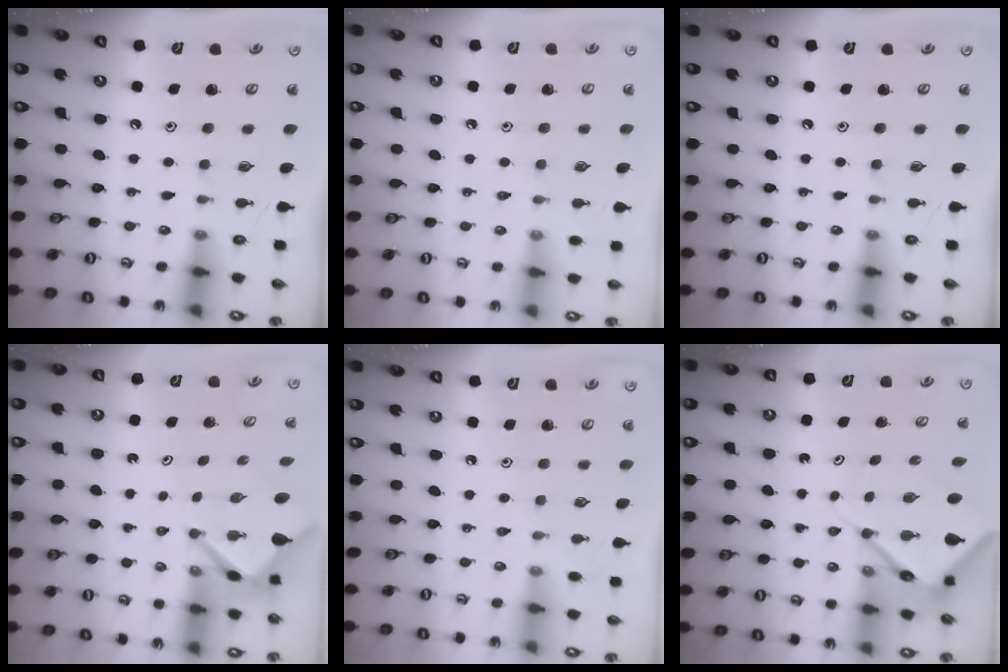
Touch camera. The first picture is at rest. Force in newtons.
{"total": 1.9, "press": 1.9, "slide": 0.4}
{"total": 0.0}
{"total": 3.0, "press": 3.0, "slide": 0.3}
{"total": 3.0, "press": 2.9, "slide": 0.6}
{"total": 6.8, "press": 6.8, "slide": 0.6}